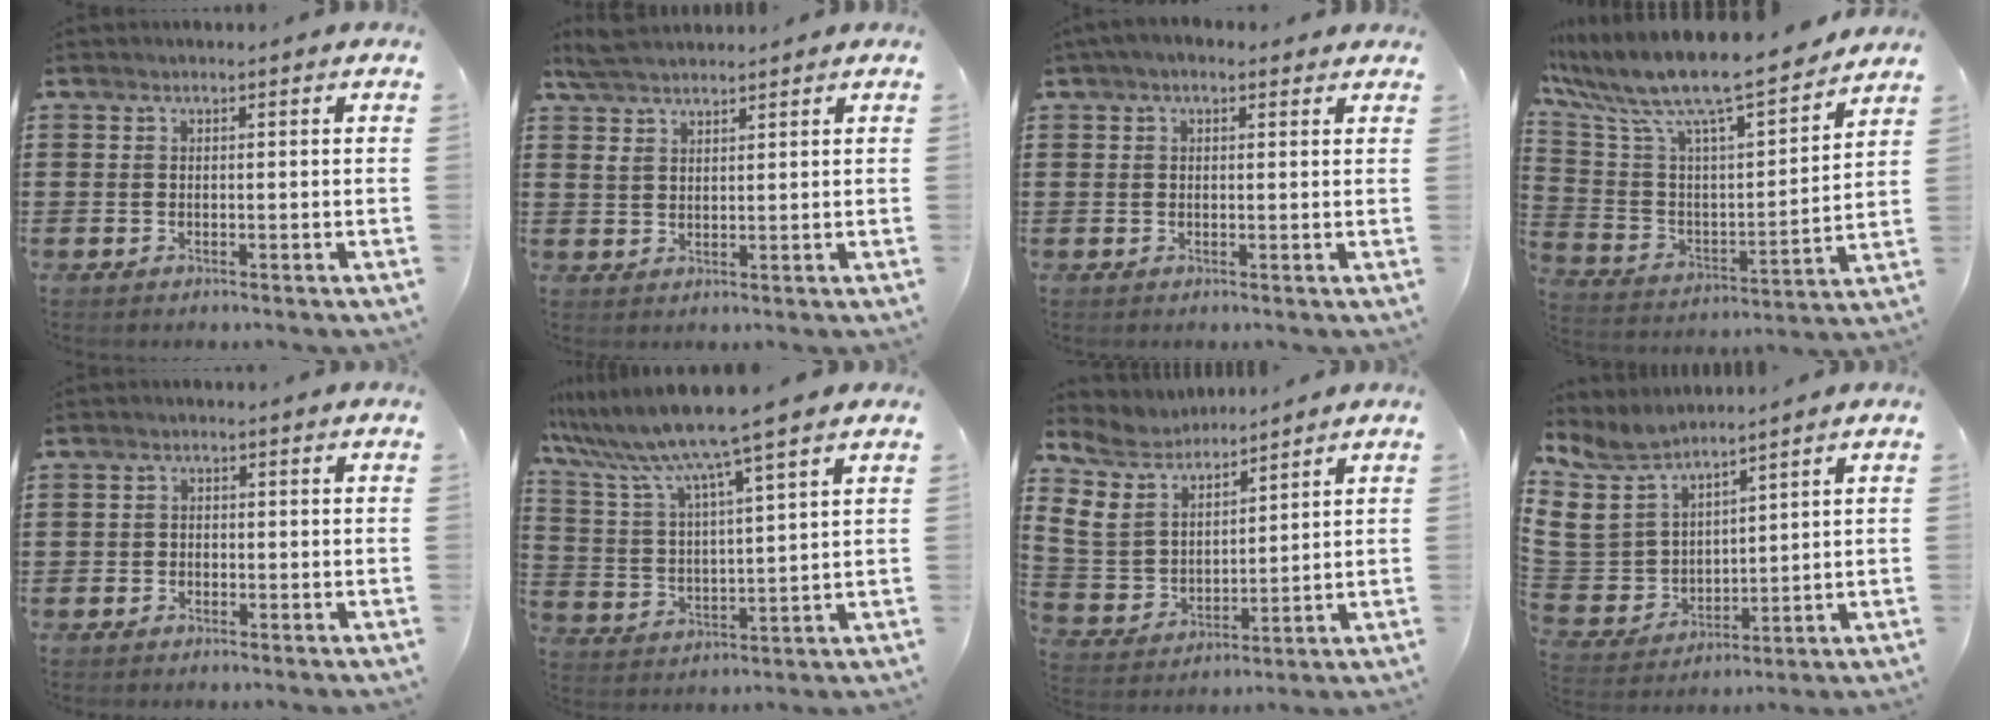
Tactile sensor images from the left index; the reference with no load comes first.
{"total": 4.0, "force": [3.4, 1.2, 1.7], "torque": [-0.042, 0.001, 0.064]}
{"total": 2.0, "force": [1.1, 1.1, 1.2], "torque": [-0.027, 0.008, 0.019]}
{"total": 10.7, "force": [9.0, 0.6, 5.6], "torque": [-0.149, -0.072, 0.148]}
{"total": 1.1, "force": [-0.7, 0.8, 0.1], "torque": [-0.006, 0.003, -0.017]}
{"total": 9.1, "force": [7.6, -1.2, 4.7], "torque": [-0.121, -0.049, 0.123]}
{"total": 7.3, "force": [5.7, 4.1, 2.1], "torque": [-0.089, -0.029, 0.101]}
{"total": 8.1, "force": [6.7, 4.2, 1.9], "torque": [-0.093, -0.046, 0.124]}